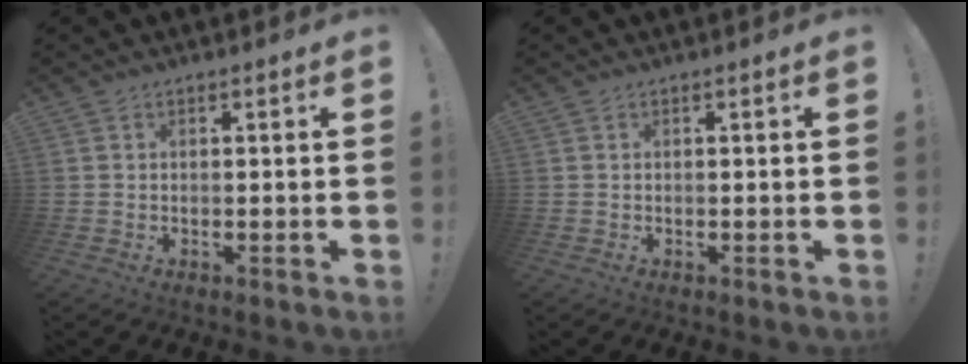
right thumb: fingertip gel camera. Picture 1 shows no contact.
{"total": 0.0}